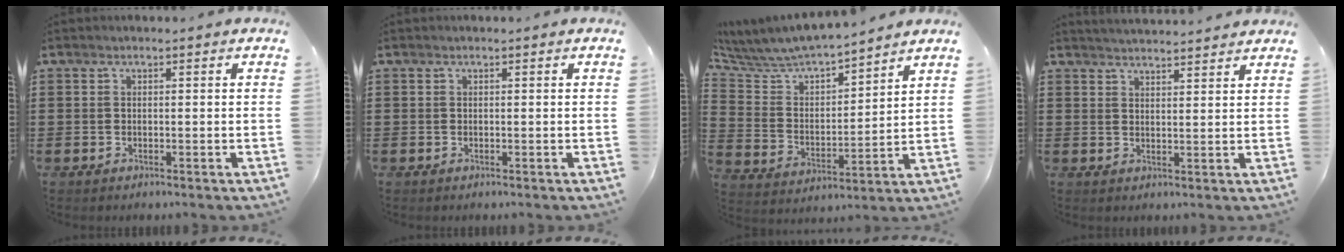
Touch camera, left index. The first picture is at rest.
{"total": 0.0}
{"total": 6.2, "force": [5.9, 1.1, 1.4], "torque": [-0.061, -0.047, 0.098]}
{"total": 2.5, "force": [2.4, -0.5, 0.0], "torque": [-0.005, -0.012, 0.045]}